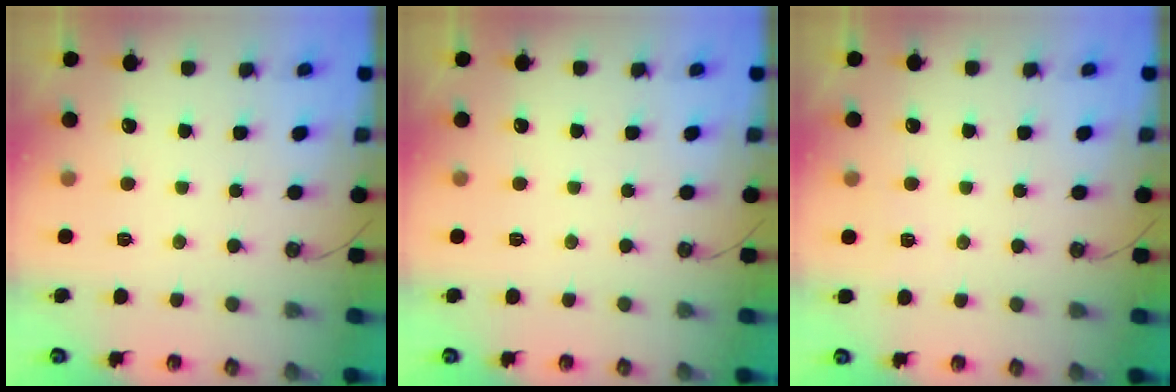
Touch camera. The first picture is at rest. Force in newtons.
{"total": 0.0}
{"total": 2.4, "press": 2.4, "slide": 0.4}